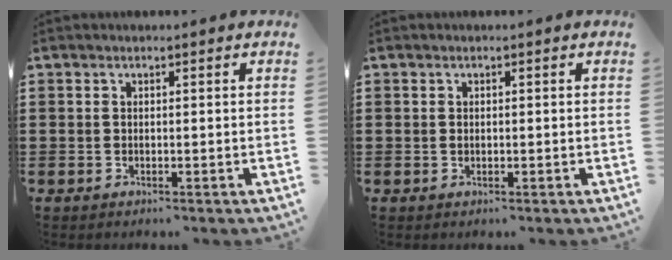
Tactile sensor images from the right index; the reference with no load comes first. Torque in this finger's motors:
{"motor_torque": [0.96, 1.18, 0.05, -0.02]}